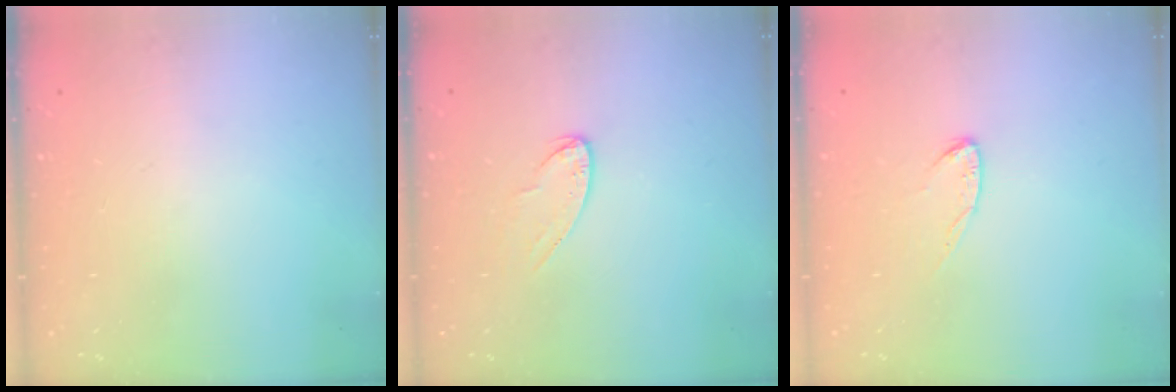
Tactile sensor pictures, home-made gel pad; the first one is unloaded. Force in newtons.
{"total": 7.1, "press": 7.0, "slide": 0.6}
{"total": 5.8, "press": 5.8, "slide": 0.4}